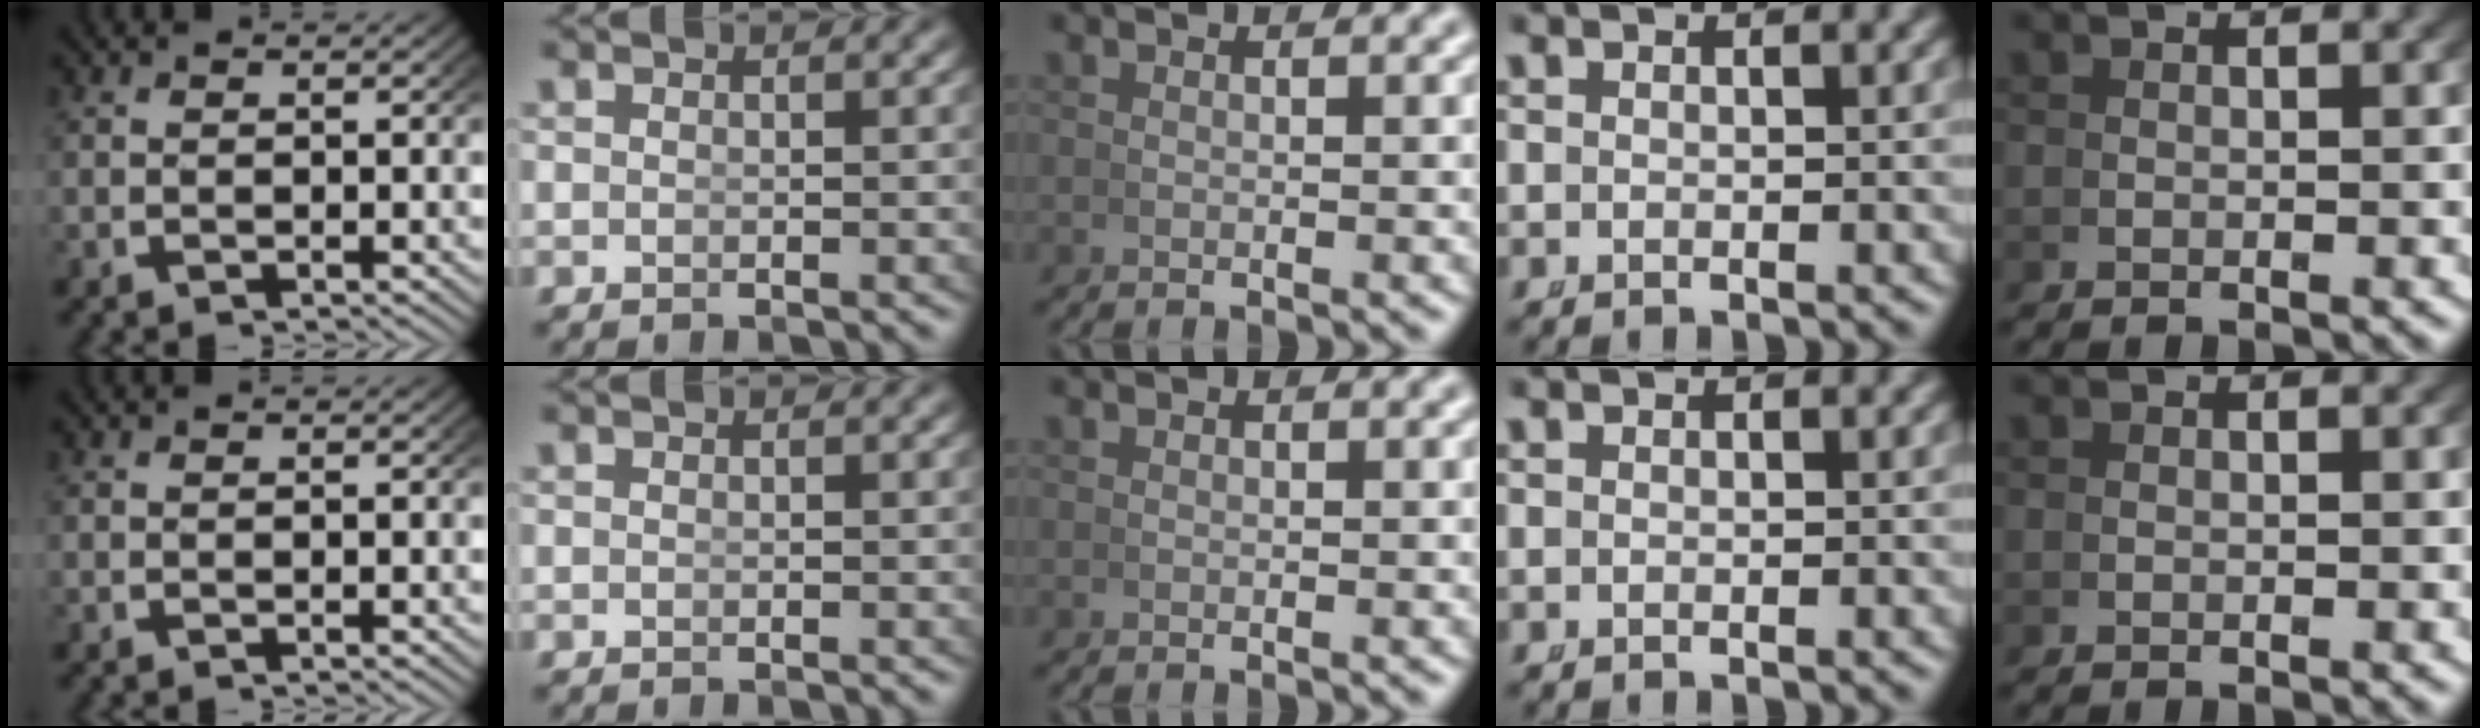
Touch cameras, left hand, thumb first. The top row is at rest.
{}